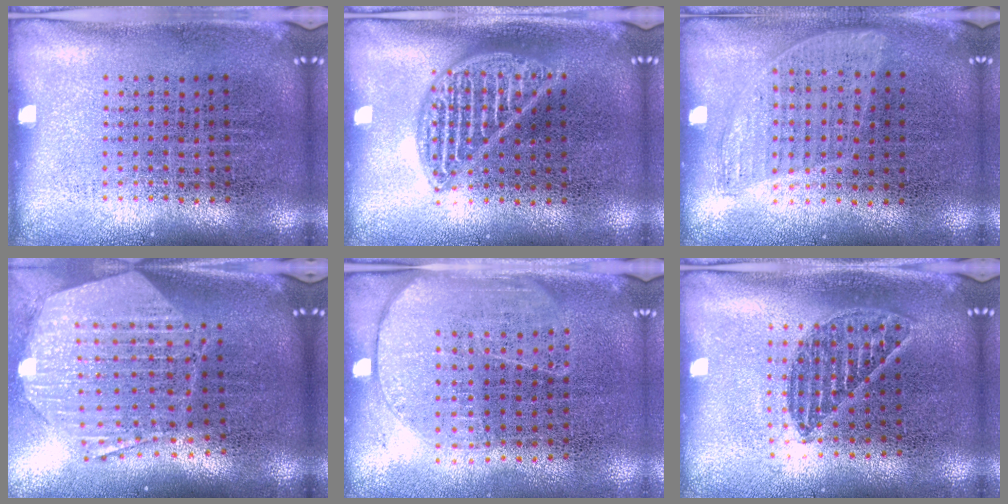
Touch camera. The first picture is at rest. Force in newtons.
{"total": 2.1, "press": 2.0, "slide": 0.2}
{"total": 0.9, "press": 0.8, "slide": 0.4}
{"total": 2.9, "press": 2.3, "slide": 1.8}
{"total": 1.9, "press": 1.5, "slide": 1.1}
{"total": 1.2, "press": 1.1, "slide": 0.5}